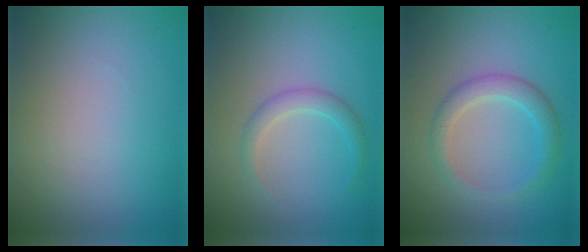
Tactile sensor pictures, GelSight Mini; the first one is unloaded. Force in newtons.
{"total": 1.8, "press": 1.8, "slide": 0.1}
{"total": 2.8, "press": 2.8, "slide": 0.3}